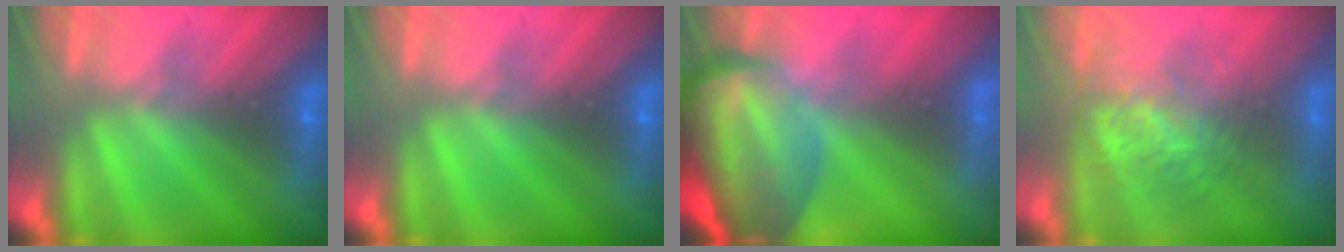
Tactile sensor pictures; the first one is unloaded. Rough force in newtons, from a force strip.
{"total": 0.0}
{"total": 6.3}
{"total": 3.7}